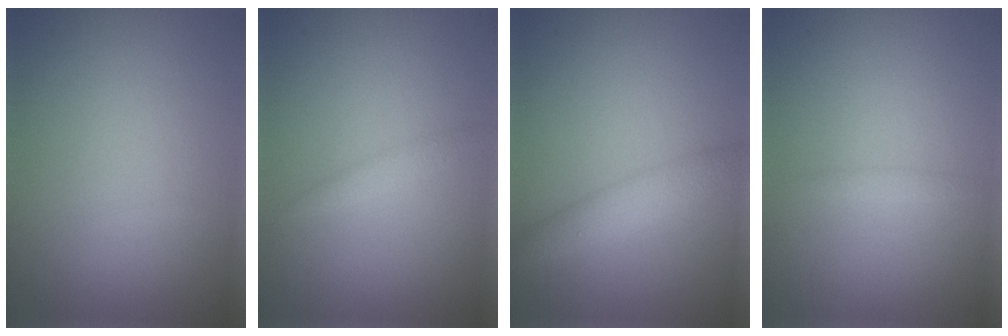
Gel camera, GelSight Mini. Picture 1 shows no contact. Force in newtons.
{"total": 1.2, "press": 1.2, "slide": 0.1}
{"total": 3.1, "press": 3.1, "slide": 0.1}
{"total": 0.7, "press": 0.7, "slide": 0.0}